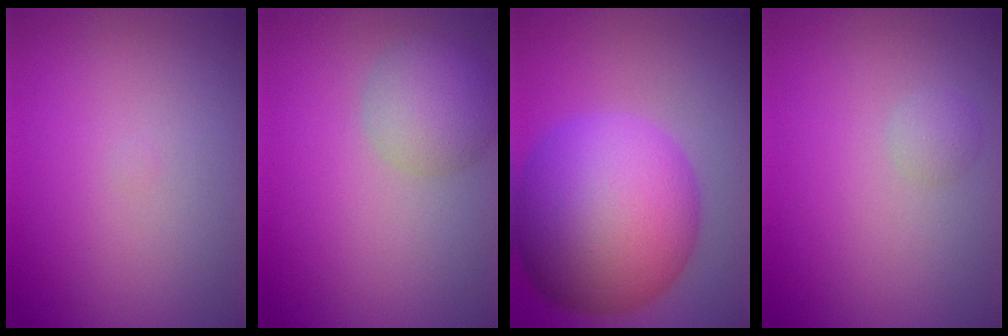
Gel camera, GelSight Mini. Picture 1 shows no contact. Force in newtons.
{"total": 4.1, "press": 4.1, "slide": 0.3}
{"total": 14.3, "press": 14.3, "slide": 0.2}
{"total": 1.0, "press": 1.0, "slide": 0.1}